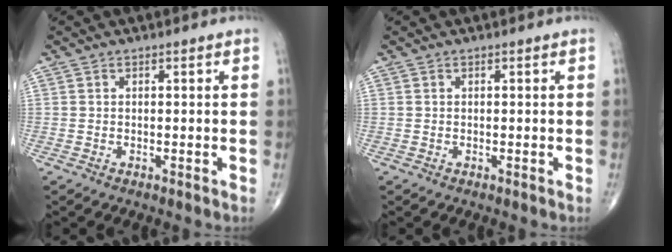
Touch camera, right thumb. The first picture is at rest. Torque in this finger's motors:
{"motor_torque": [-0.12, 0.12, 0.05, 0.10, 0.00]}